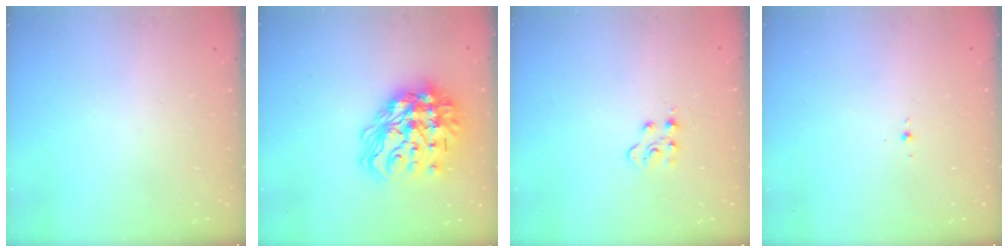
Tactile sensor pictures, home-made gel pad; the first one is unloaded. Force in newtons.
{"total": 21.6, "press": 21.5, "slide": 2.0}
{"total": 3.3, "press": 3.3, "slide": 0.3}
{"total": 1.9, "press": 1.8, "slide": 0.7}